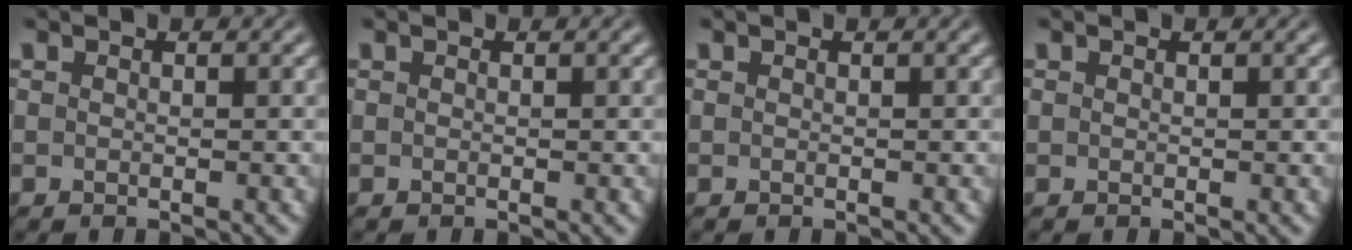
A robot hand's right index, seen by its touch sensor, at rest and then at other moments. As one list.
[{"total": 0.0}, {"total": 0.0}, {"total": 0.0}]